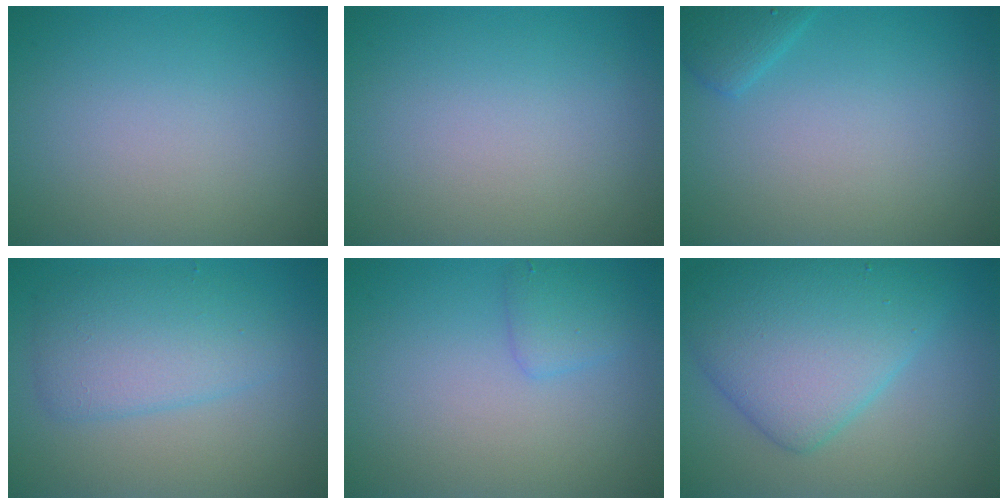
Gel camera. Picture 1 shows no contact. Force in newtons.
{"total": 0.0}
{"total": 1.8, "press": 1.8, "slide": 0.1}
{"total": 4.3, "press": 4.2, "slide": 0.2}
{"total": 1.7, "press": 1.7, "slide": 0.1}
{"total": 7.5, "press": 7.5, "slide": 0.2}